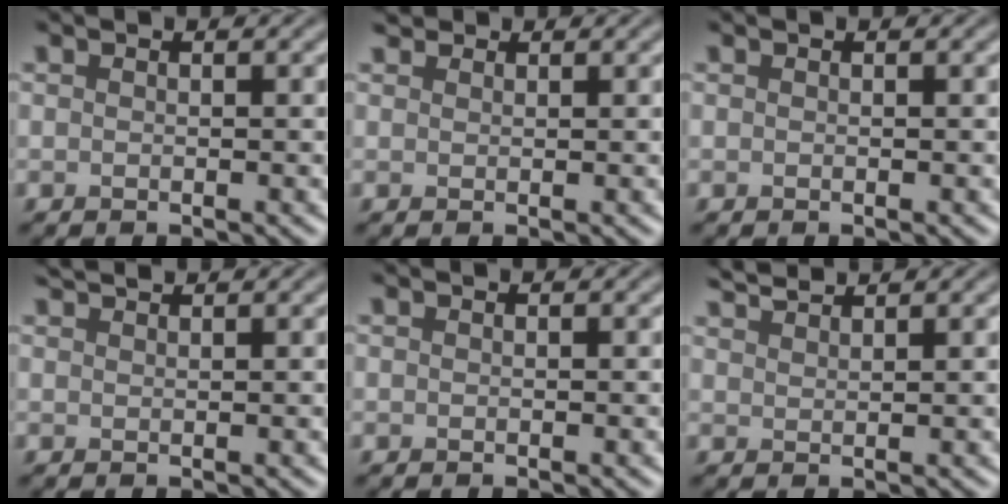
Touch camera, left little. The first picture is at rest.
{"total": 1.1, "force": [1.0, 0.4, 0.1], "torque": [-0.006, 0.000, 0.017]}
{"total": 0.0}
{"total": 1.2, "force": [1.2, 0.0, 0.2], "torque": [-0.002, 0.002, 0.019]}
{"total": 0.0}
{"total": 2.1, "force": [2.1, 0.2, 0.6], "torque": [-0.003, 0.006, 0.038]}